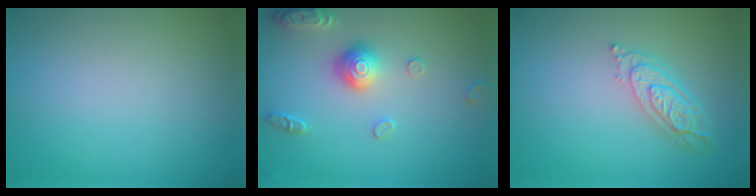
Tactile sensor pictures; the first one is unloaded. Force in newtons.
{"total": 2.9, "press": 2.9, "slide": 0.2}
{"total": 3.4, "press": 2.7, "slide": 2.1}